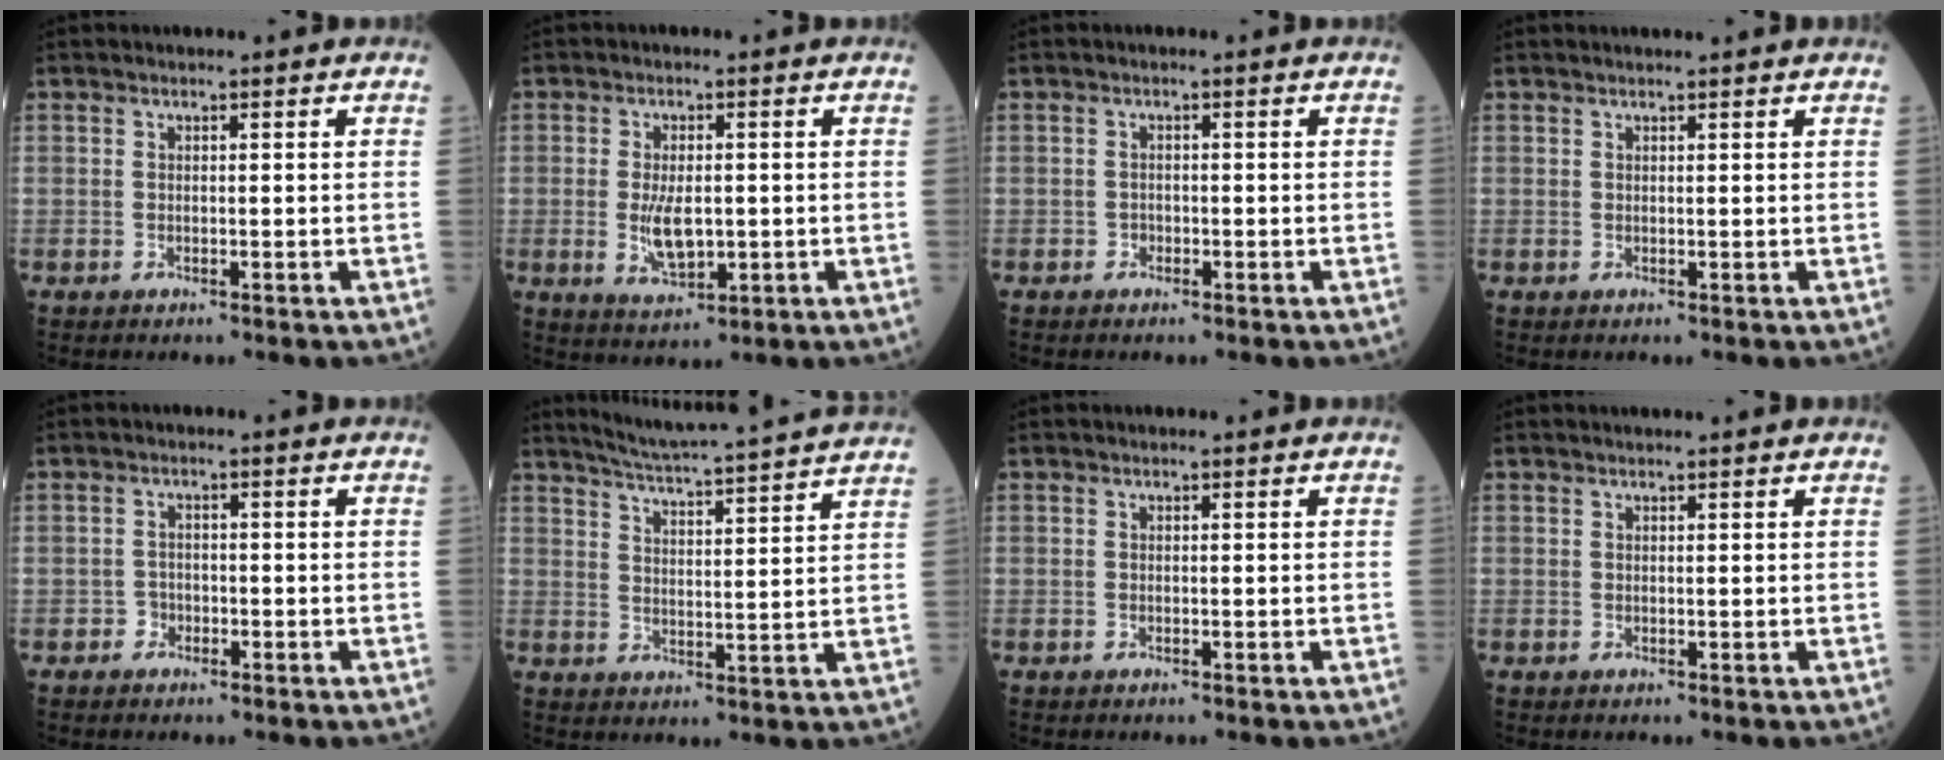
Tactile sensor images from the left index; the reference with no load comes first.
{"total": 5.6, "force": [-0.7, 2.5, 5.0], "torque": [-0.100, -0.011, -0.006]}
{"total": 0.9, "force": [-0.6, 0.6, 0.1], "torque": [0.000, 0.002, -0.014]}
{"total": 2.4, "force": [2.2, -0.2, 0.8], "torque": [-0.009, 0.013, 0.029]}
{"total": 1.6, "force": [-1.0, 1.2, 0.2], "torque": [0.002, 0.005, -0.021]}
{"total": 17.9, "force": [16.6, -1.2, 6.5], "torque": [-0.117, -0.021, 0.221]}
{"total": 0.0}
{"total": 1.5, "force": [1.4, -0.2, 0.5], "torque": [-0.006, 0.011, 0.023]}